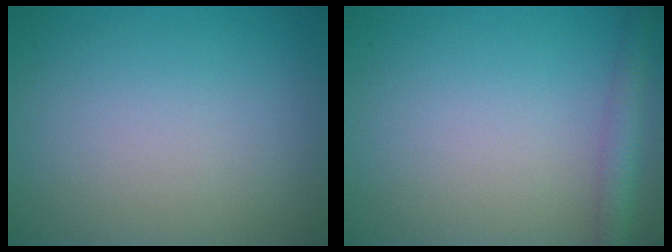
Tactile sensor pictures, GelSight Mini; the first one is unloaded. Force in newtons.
{"total": 2.8, "press": 2.8, "slide": 0.1}